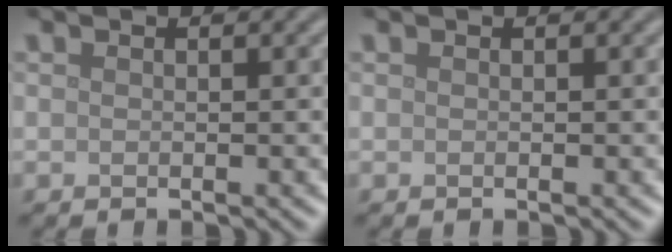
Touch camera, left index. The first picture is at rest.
{"total": 0.0}